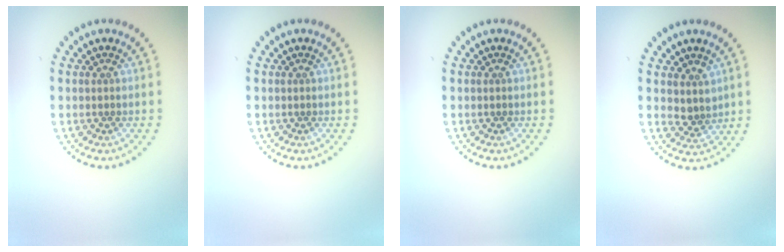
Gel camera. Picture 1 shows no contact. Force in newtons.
{"total": 0.0}
{"total": 0.0}
{"total": 2.2, "press": 1.8, "slide": 1.2}